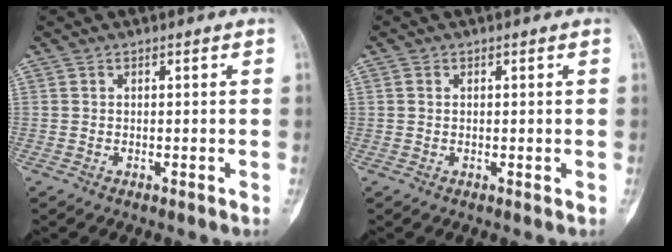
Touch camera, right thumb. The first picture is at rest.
{"total": 0.7, "force": [0.2, 0.6, 0.4], "torque": [-0.005, 0.002, 0.002]}